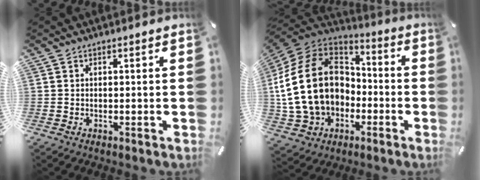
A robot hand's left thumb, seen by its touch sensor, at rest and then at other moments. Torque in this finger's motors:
{"motor_torque": [2.15, 2.86, 2.77, 0.00, 1.05]}